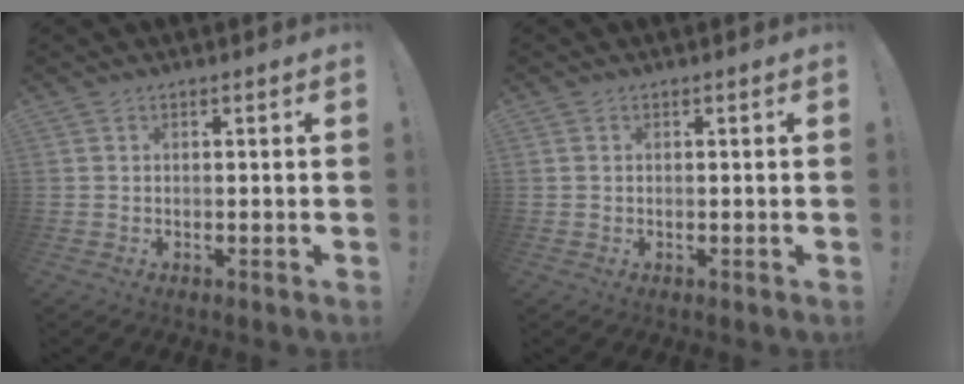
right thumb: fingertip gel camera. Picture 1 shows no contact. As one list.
[{"total": 0.5, "force": [0.1, 0.5, 0.1], "torque": [-0.003, 0.004, 0.002]}]